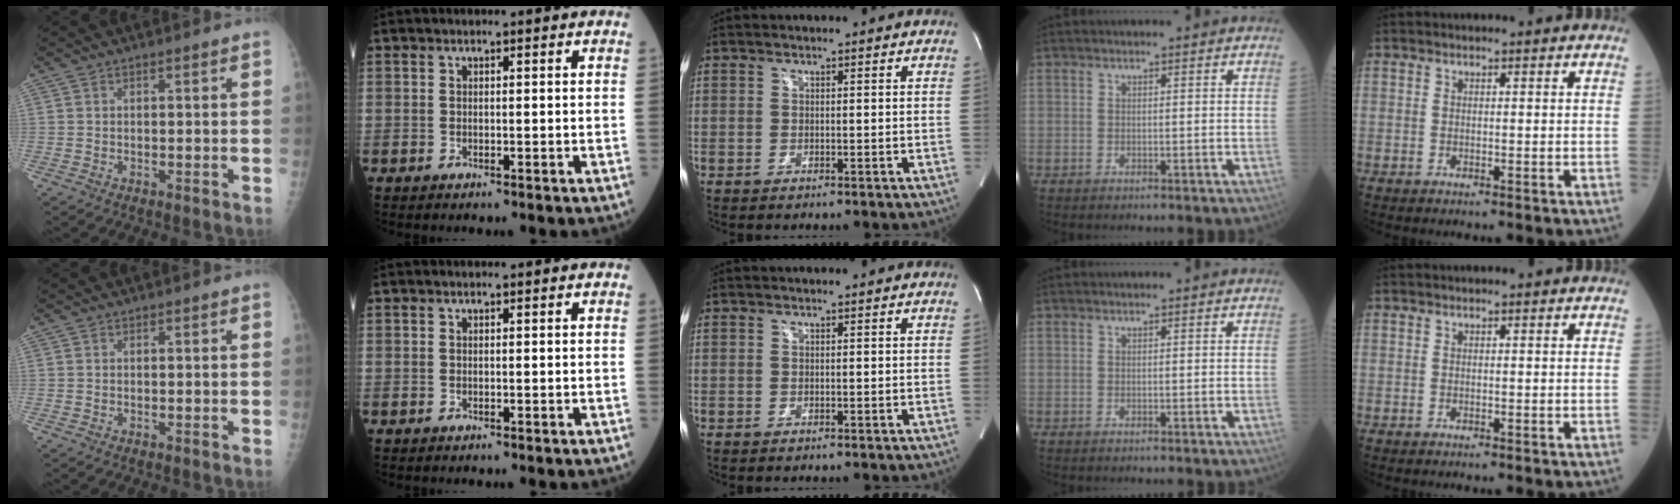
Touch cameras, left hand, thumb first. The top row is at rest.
{}